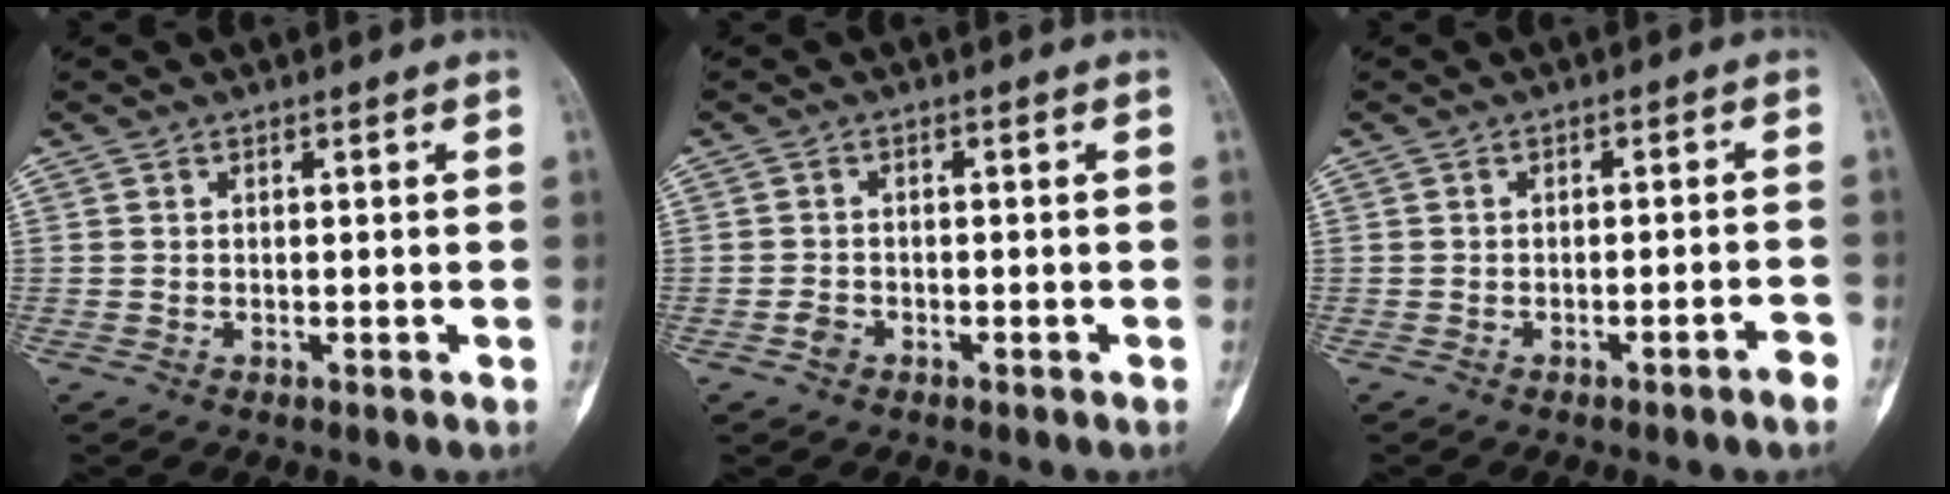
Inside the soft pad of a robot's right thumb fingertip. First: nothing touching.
{"total": 1.7, "force": [-1.0, 1.2, 0.7], "torque": [-0.016, 0.006, -0.020]}
{"total": 2.8, "force": [-1.8, 0.0, 2.1], "torque": [-0.038, 0.013, -0.024]}